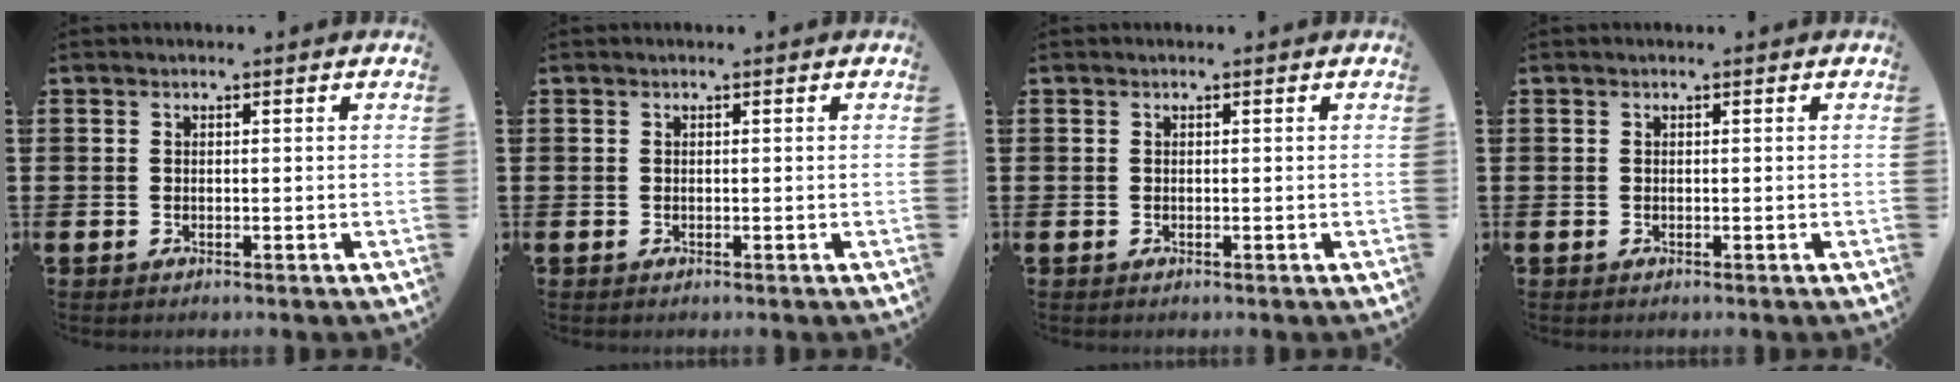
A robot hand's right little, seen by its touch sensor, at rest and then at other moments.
{"total": 0.0}
{"total": 0.0}
{"total": 0.0}